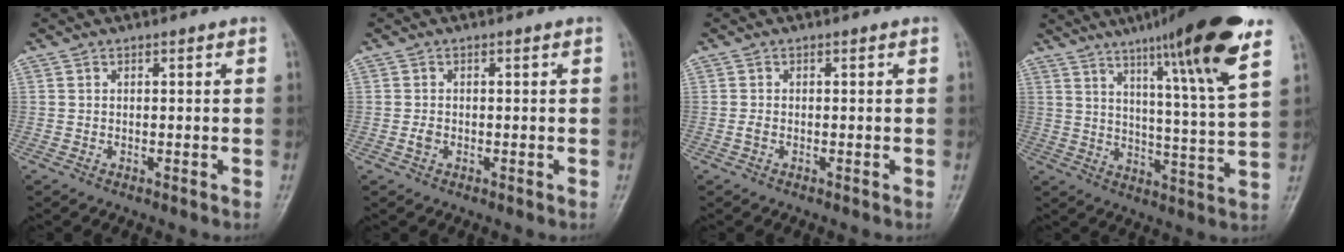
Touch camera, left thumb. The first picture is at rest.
{"total": 1.3, "force": [-0.4, 0.9, 0.8], "torque": [-0.015, 0.000, -0.009]}
{"total": 0.8, "force": [-0.3, 0.5, 0.6], "torque": [-0.014, -0.001, -0.007]}
{"total": 19.6, "force": [11.8, 1.1, 15.7], "torque": [-0.216, -0.052, 0.170]}